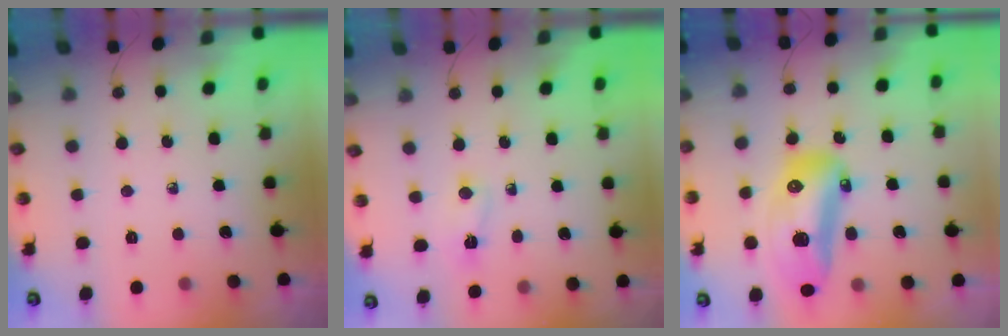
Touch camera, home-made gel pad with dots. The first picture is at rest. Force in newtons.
{"total": 2.4, "press": 2.1, "slide": 1.1}
{"total": 21.1, "press": 18.8, "slide": 9.5}